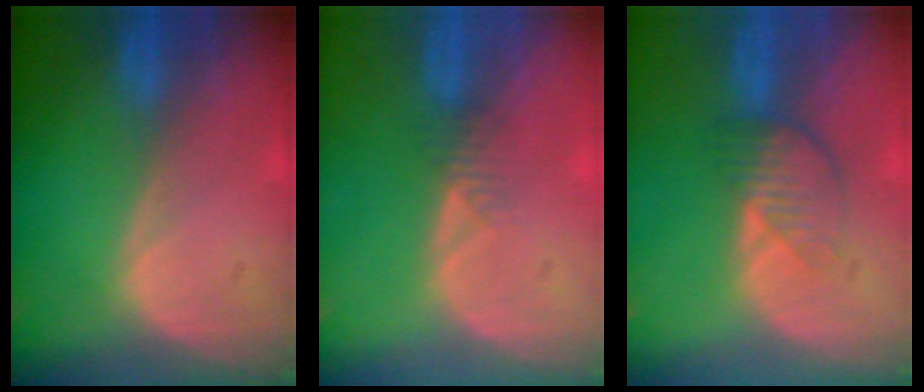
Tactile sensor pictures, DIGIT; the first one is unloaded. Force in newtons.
{"total": 1.6, "press": 1.4, "slide": 0.9}
{"total": 4.2, "press": 3.7, "slide": 1.9}